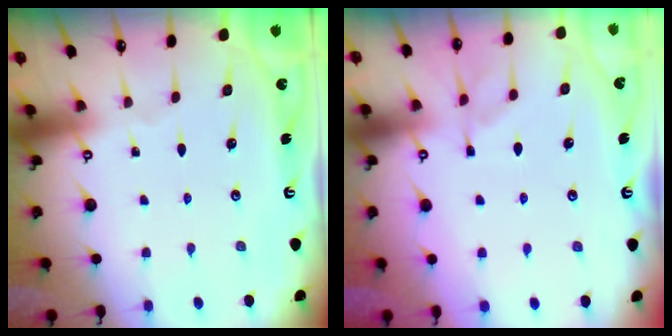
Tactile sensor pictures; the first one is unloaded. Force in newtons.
{"total": 1.4, "press": 0.0, "slide": 1.4}